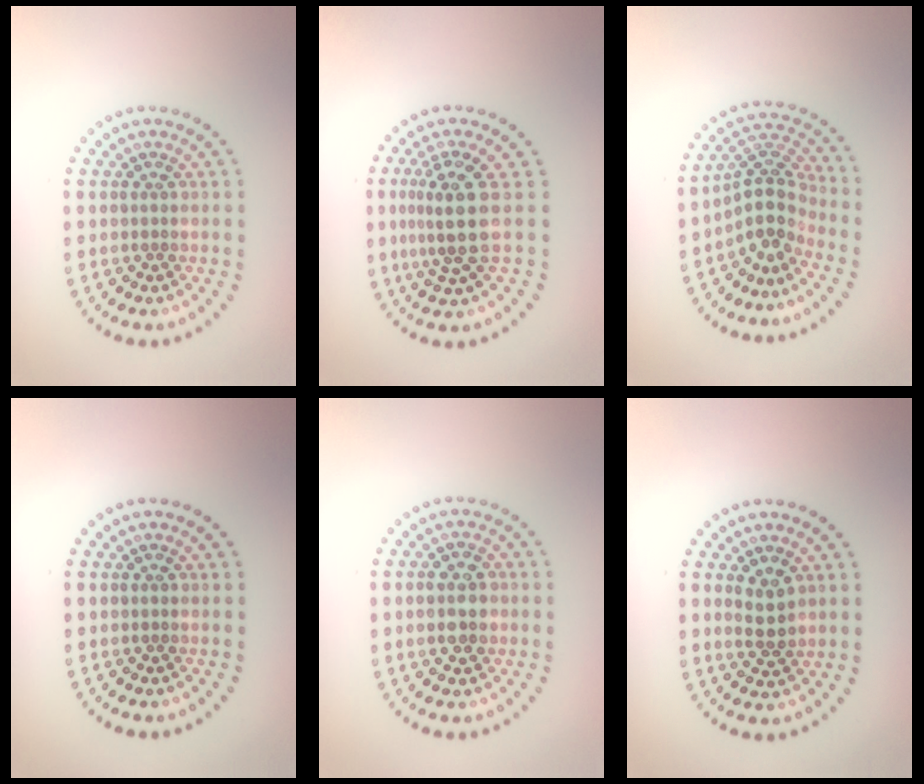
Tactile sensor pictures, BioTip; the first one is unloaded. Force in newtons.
{"total": 3.8, "press": 2.9, "slide": 2.4}
{"total": 3.9, "press": 2.7, "slide": 2.8}
{"total": 0.0}
{"total": 2.6, "press": 2.6, "slide": 0.4}
{"total": 2.4, "press": 2.3, "slide": 0.8}